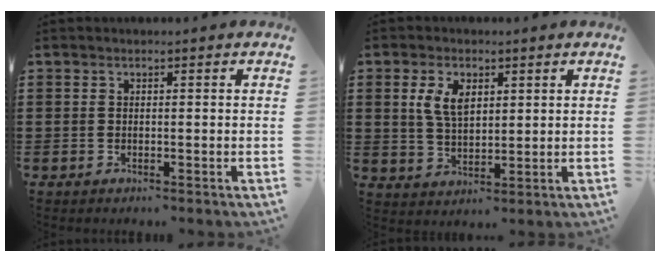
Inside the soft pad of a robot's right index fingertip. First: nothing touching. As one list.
[{"total": 5.2, "force": [1.8, 3.0, 3.9], "torque": [-0.086, 0.011, 0.030]}]